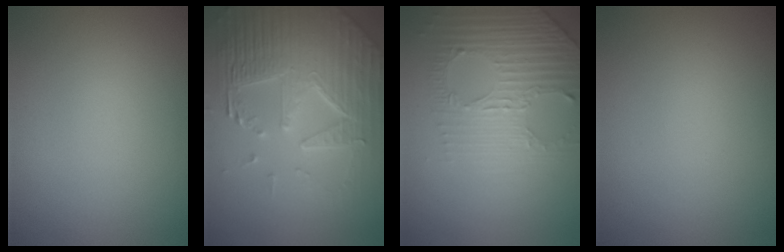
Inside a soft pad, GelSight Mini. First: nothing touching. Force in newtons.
{"total": 8.4, "press": 5.8, "slide": 6.0}
{"total": 4.4, "press": 3.1, "slide": 3.0}
{"total": 0.0}